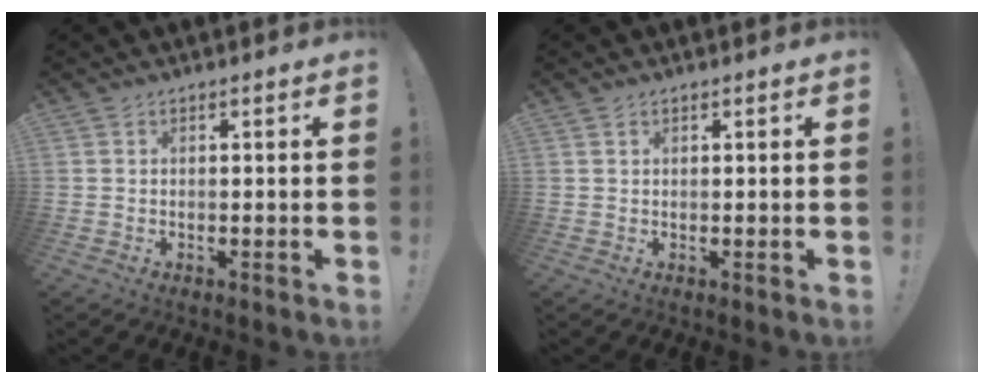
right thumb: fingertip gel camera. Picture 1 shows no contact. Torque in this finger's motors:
{"motor_torque": [-0.03, -0.17, -0.19, 0.05, 0.00]}